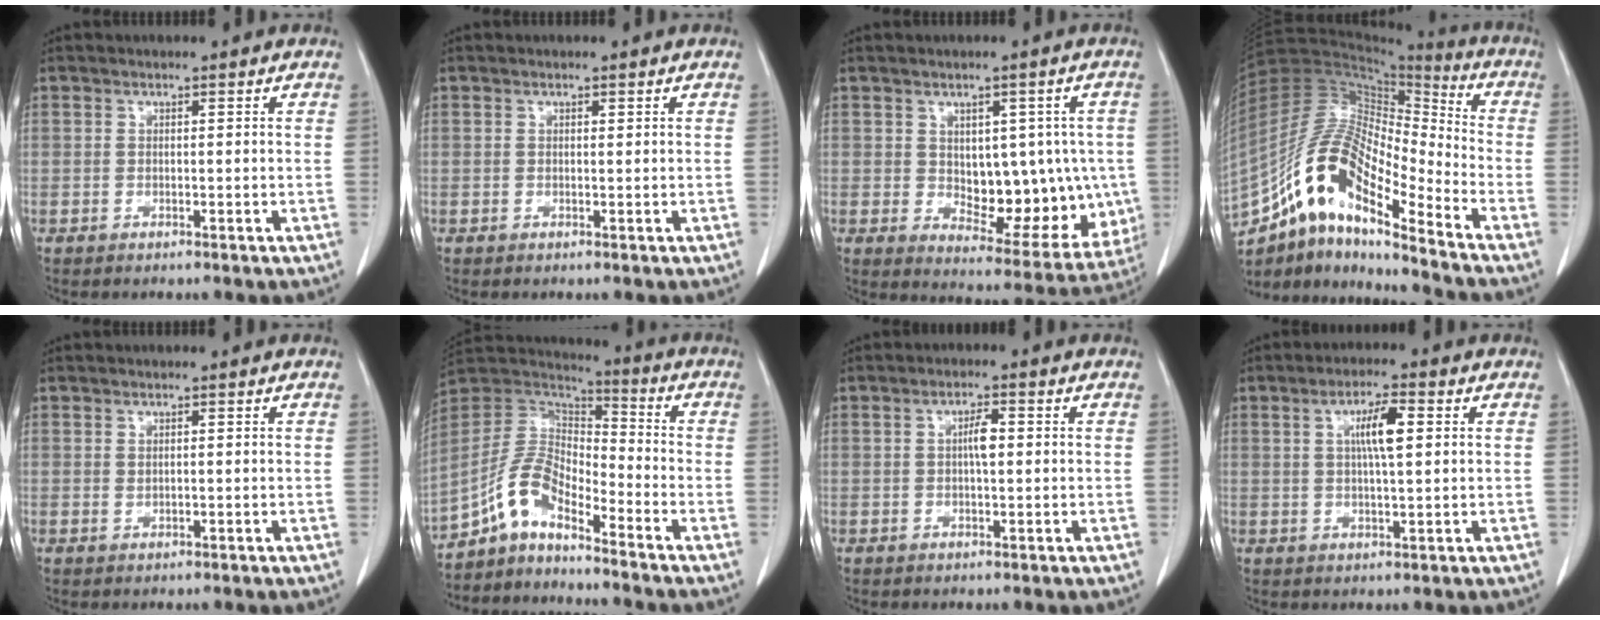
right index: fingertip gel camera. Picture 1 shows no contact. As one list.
[{"total": 0.0}, {"total": 13.4, "force": [0.0, 7.3, 11.3], "torque": [-0.136, 0.006, 0.026]}, {"total": 17.7, "force": [-11.5, 3.9, 12.9], "torque": [-0.254, 0.025, -0.202]}, {"total": 0.6, "force": [0.1, 0.4, 0.4], "torque": [-0.007, -0.001, 0.005]}, {"total": 9.3, "force": [-6.9, 2.8, 5.5], "torque": [-0.126, 0.028, -0.138]}, {"total": 2.8, "force": [0.2, 0.7, 2.7], "torque": [-0.048, 0.004, 0.004]}, {"total": 5.6, "force": [1.4, 0.8, 5.4], "torque": [-0.097, 0.005, 0.025]}]